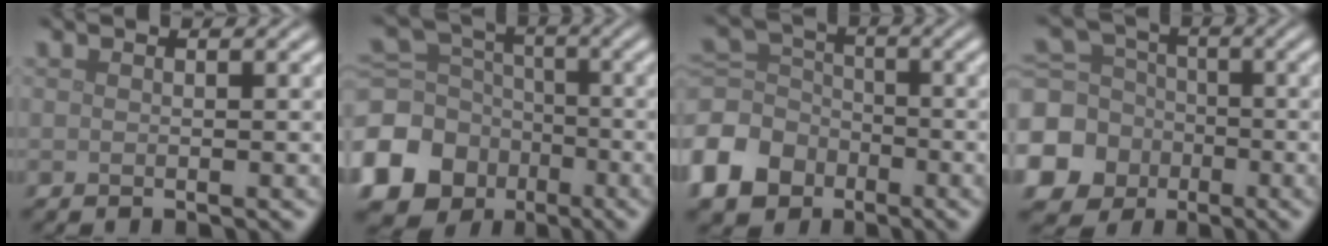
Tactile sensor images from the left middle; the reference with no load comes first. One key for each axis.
{"total": 10.6, "fx": -4.7, "fy": 8.9, "fz": 3.3, "tx": -0.109, "ty": -0.022, "tz": -0.097}
{"total": 8.2, "fx": -4.1, "fy": 6.2, "fz": 3.5, "tx": -0.098, "ty": -0.006, "tz": -0.103}
{"total": 9.6, "fx": -3.2, "fy": 8.7, "fz": 2.6, "tx": -0.085, "ty": -0.024, "tz": -0.083}